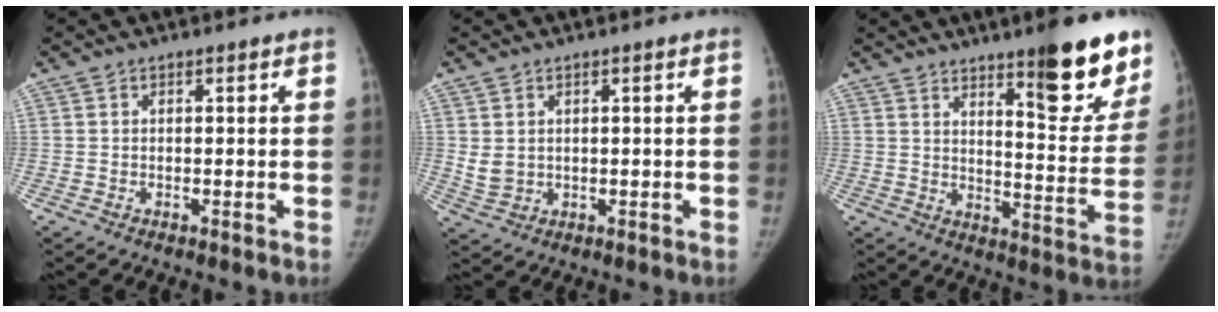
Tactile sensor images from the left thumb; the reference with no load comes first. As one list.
[{"total": 3.0, "force": [0.9, 2.4, 1.7], "torque": [-0.024, -0.011, 0.028]}, {"total": 17.2, "force": [11.1, 4.3, 12.4], "torque": [-0.107, -0.079, 0.158]}]